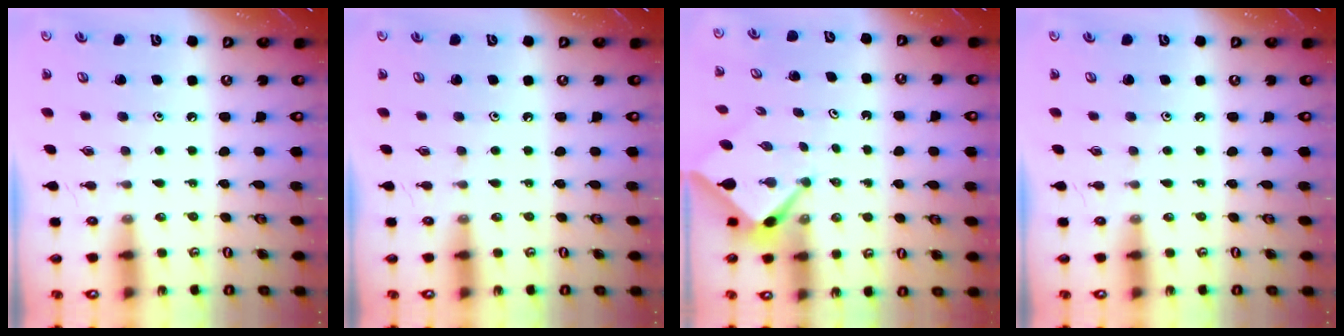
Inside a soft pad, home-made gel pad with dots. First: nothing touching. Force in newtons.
{"total": 0.0}
{"total": 2.5, "press": 2.5, "slide": 0.2}
{"total": 0.0}